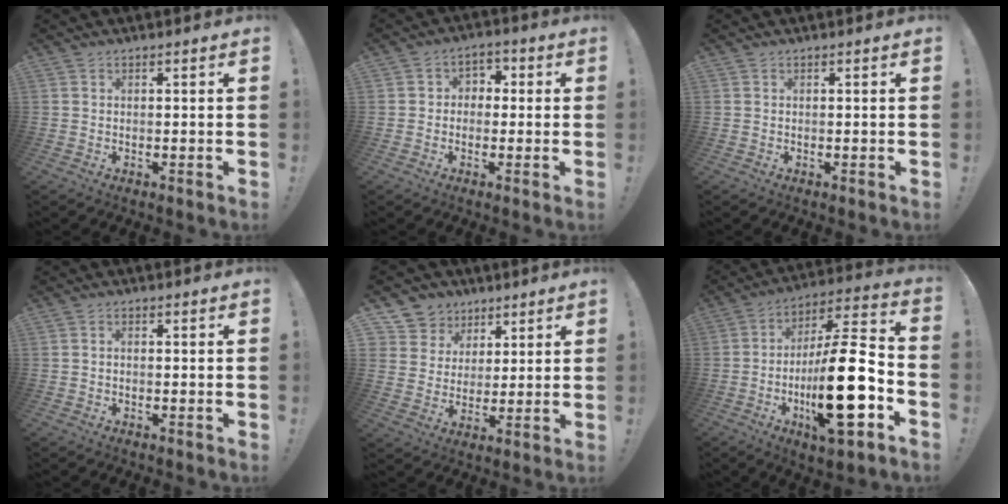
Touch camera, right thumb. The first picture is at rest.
{"total": 4.4, "force": [-1.2, 4.0, 1.4], "torque": [-0.023, 0.022, -0.020]}
{"total": 0.0}
{"total": 0.8, "force": [-0.5, 0.4, 0.5], "torque": [-0.016, 0.005, -0.008]}
{"total": 8.7, "force": [4.4, 7.4, 1.1], "torque": [-0.019, -0.036, 0.092]}
{"total": 24.6, "force": [-6.7, 7.3, 22.5], "torque": [-0.378, 0.034, -0.107]}